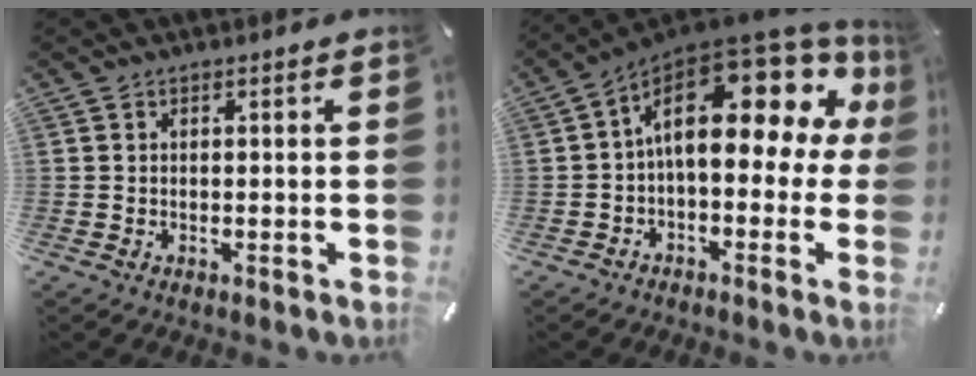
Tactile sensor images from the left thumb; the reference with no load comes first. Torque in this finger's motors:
{"motor_torque": [0.91, 0.96, 2.07, -0.71, 0.57]}